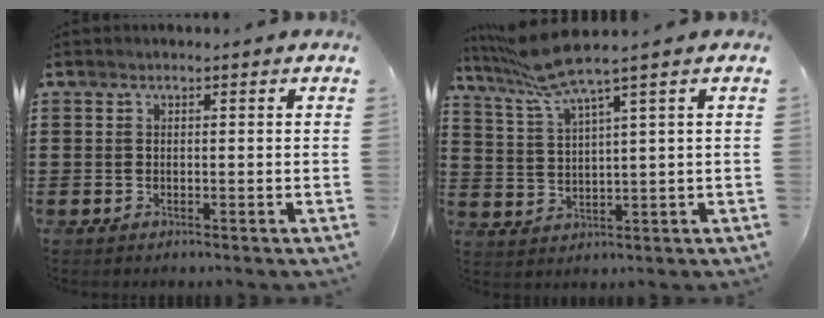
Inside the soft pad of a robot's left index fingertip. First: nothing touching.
{"total": 6.6, "force": [4.7, 0.1, 4.7], "torque": [-0.115, -0.012, 0.081]}